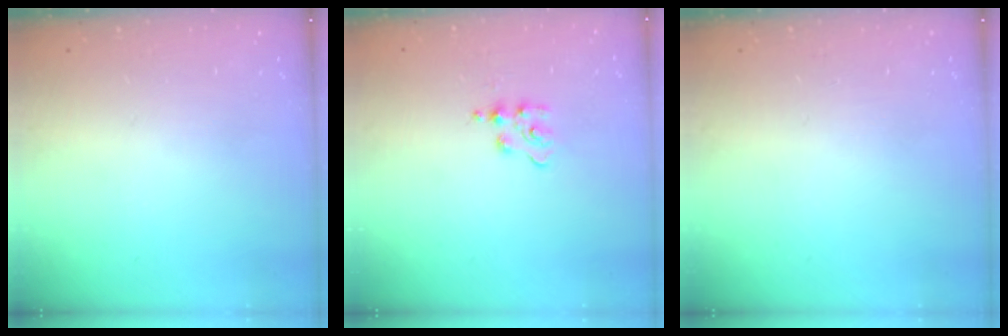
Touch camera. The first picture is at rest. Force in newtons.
{"total": 4.0, "press": 4.0, "slide": 0.4}
{"total": 0.0}